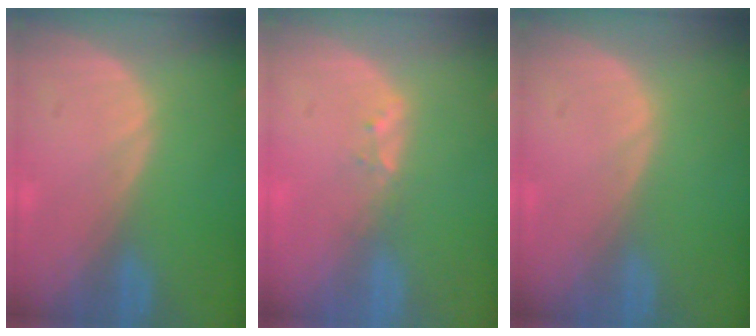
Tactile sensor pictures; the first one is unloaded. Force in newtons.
{"total": 1.7, "press": 1.5, "slide": 0.9}
{"total": 0.0}